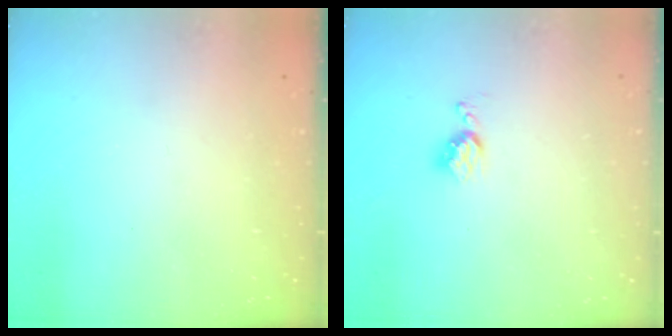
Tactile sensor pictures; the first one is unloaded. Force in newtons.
{"total": 4.3, "press": 4.3, "slide": 0.5}